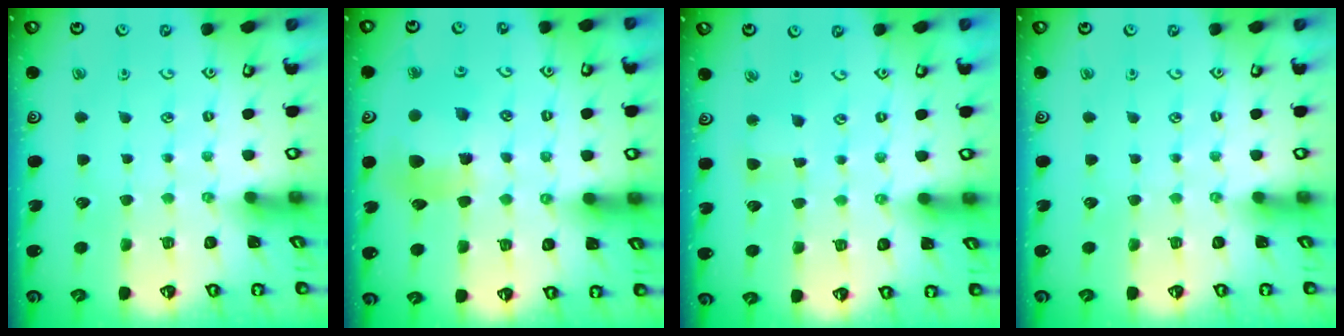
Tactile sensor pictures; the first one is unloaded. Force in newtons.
{"total": 9.7, "press": 9.6, "slide": 1.4}
{"total": 3.4, "press": 3.4, "slide": 0.3}
{"total": 0.0}